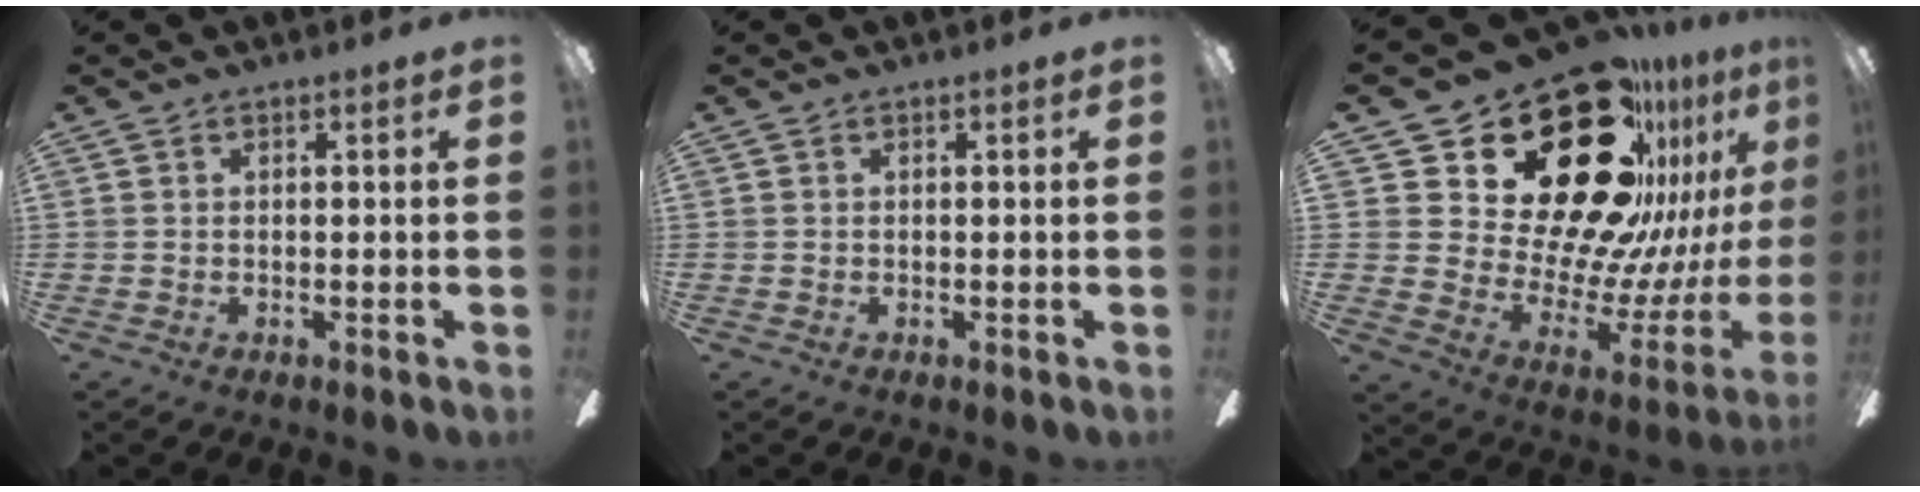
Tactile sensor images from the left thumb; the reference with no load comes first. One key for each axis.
{"total": 0.0}
{"total": 33.4, "fx": 18.6, "fy": 17.4, "fz": 21.6, "tx": -0.319, "ty": -0.151, "tz": 0.356}